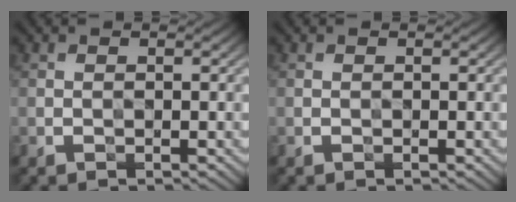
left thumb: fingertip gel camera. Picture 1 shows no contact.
{"total": 0.0}